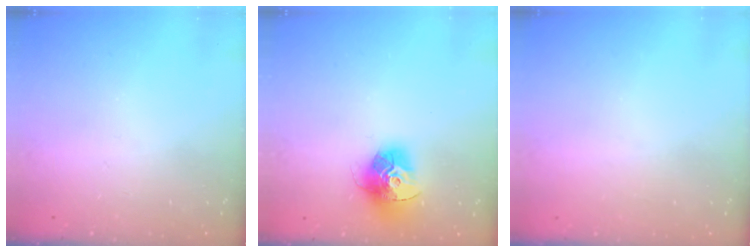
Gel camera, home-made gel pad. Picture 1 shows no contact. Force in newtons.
{"total": 15.2, "press": 15.2, "slide": 1.5}
{"total": 0.9, "press": 0.9, "slide": 0.1}